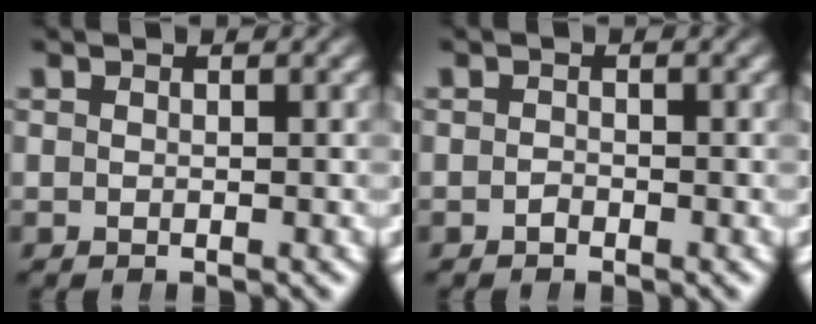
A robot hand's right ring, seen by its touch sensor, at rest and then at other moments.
{"total": 0.6, "force": [-0.6, 0.0, -0.1], "torque": [-0.003, -0.005, -0.009]}